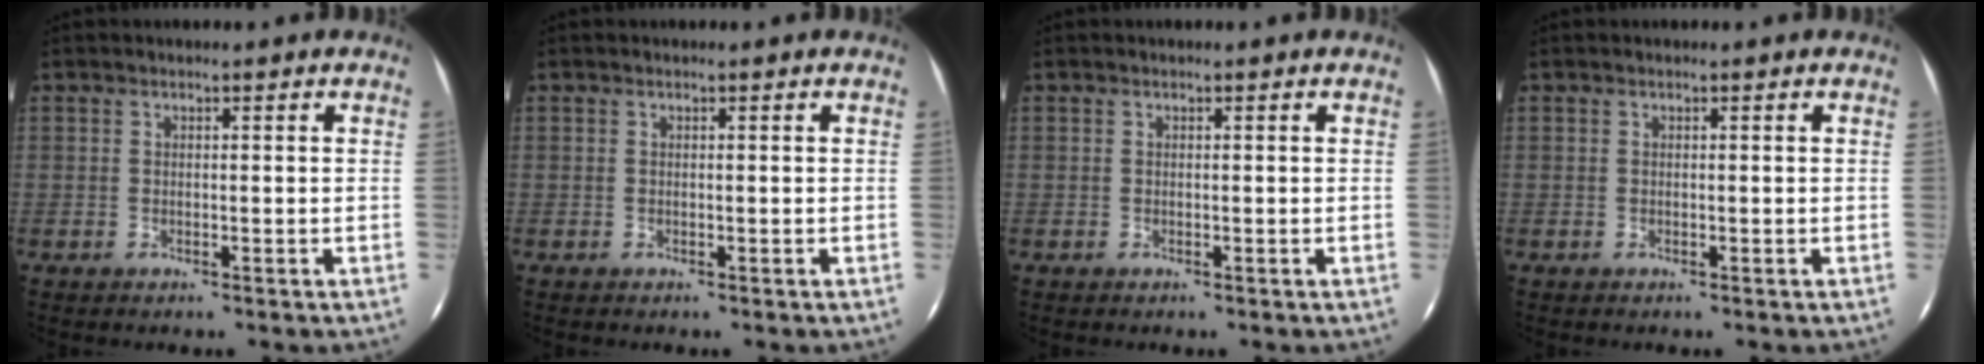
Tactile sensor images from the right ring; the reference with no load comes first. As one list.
[{"total": 0.0}, {"total": 0.0}, {"total": 0.0}]